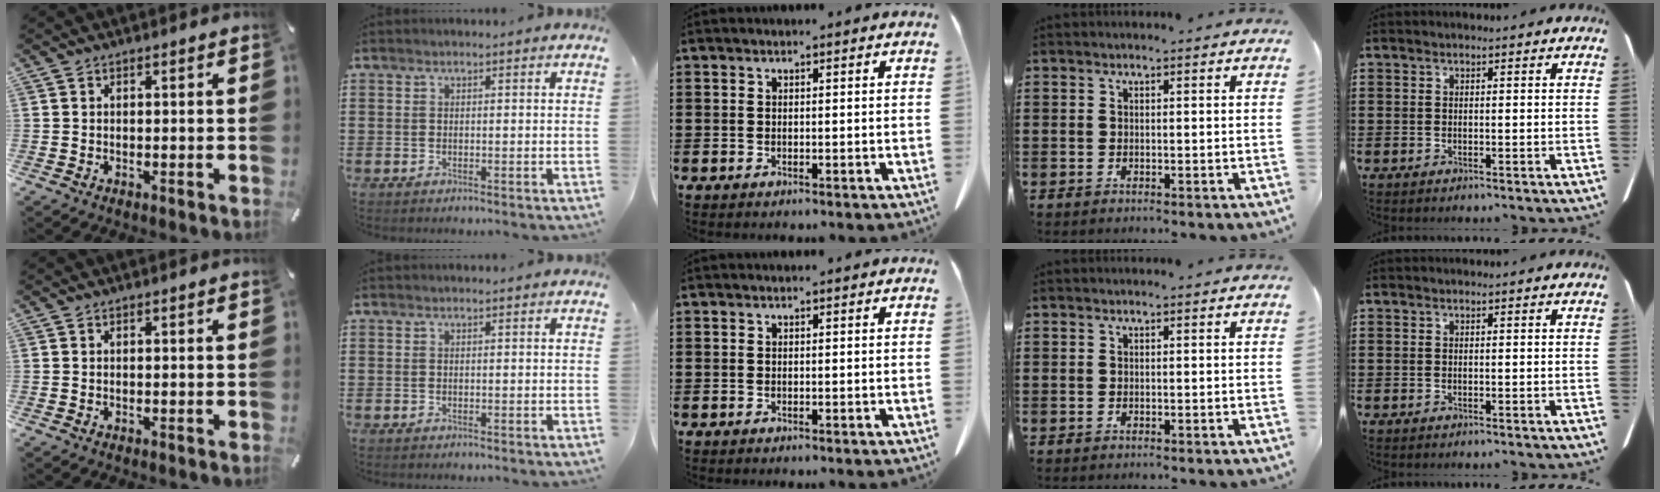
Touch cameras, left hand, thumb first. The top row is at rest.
{}